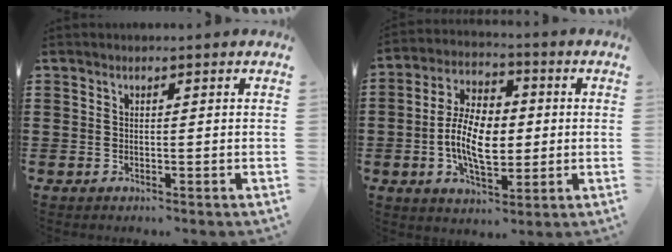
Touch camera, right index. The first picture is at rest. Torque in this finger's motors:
{"motor_torque": [2.14, 0.00, 1.05, 0.21]}